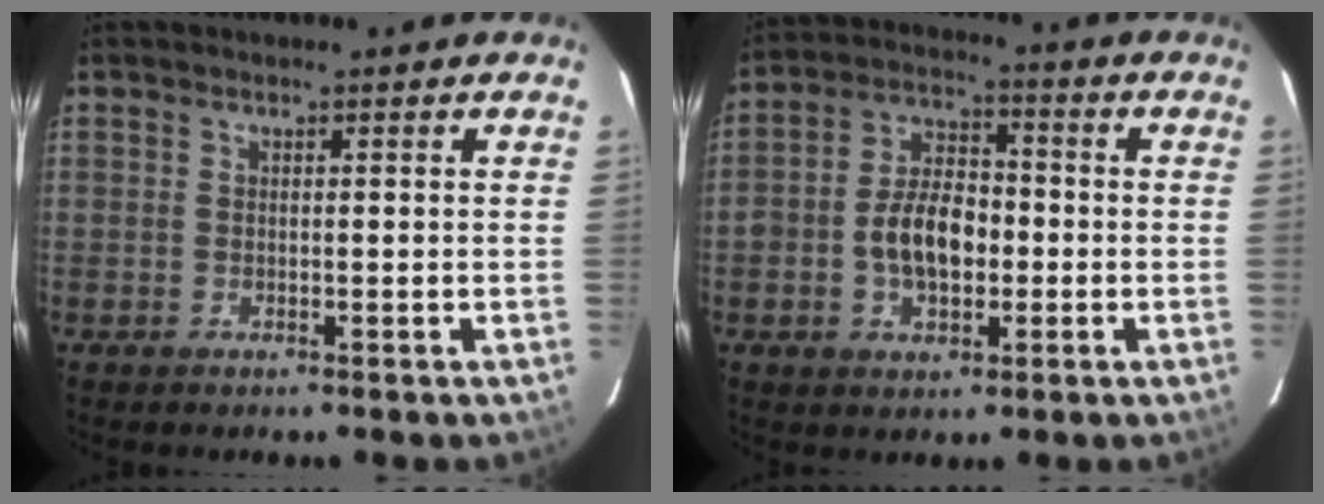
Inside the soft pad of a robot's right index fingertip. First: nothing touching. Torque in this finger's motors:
{"motor_torque": [0.37, -0.17, 0.56, 0.12]}